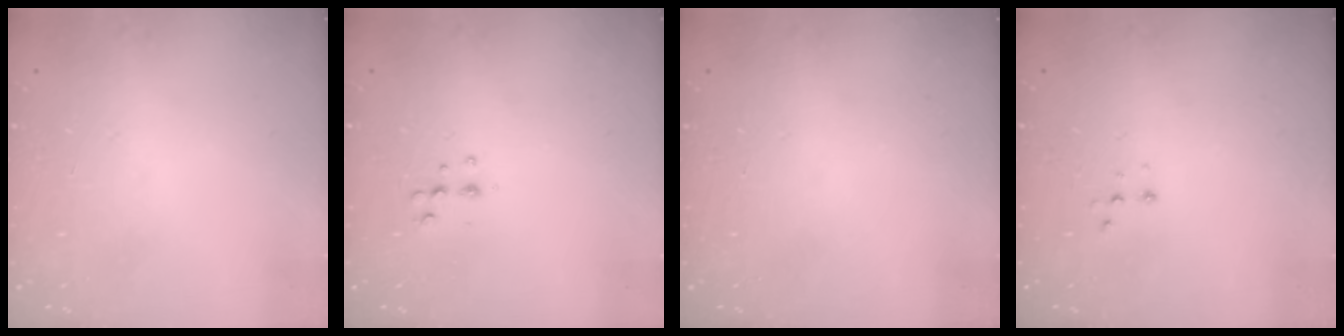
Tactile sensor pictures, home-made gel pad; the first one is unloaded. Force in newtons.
{"total": 5.3, "press": 5.2, "slide": 0.8}
{"total": 0.0}
{"total": 2.7, "press": 2.7, "slide": 0.5}